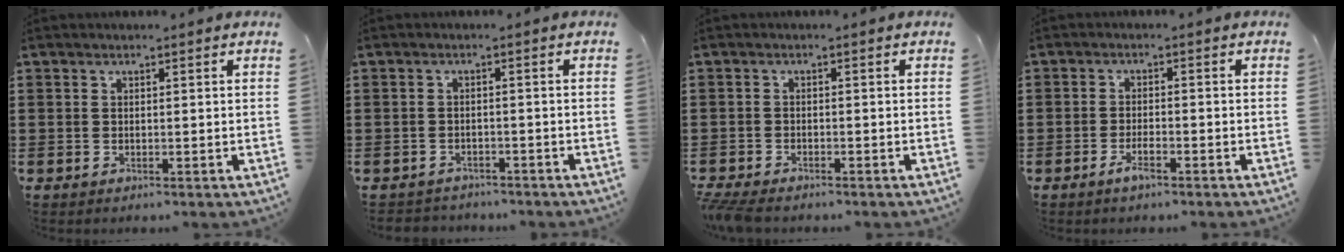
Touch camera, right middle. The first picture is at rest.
{"total": 1.9, "force": [-1.8, 0.5, -0.3], "torque": [-0.002, 0.002, -0.042]}
{"total": 2.1, "force": [-2.0, 0.4, 0.7], "torque": [-0.028, -0.001, -0.045]}
{"total": 2.6, "force": [-1.8, 0.8, 1.7], "torque": [-0.035, 0.001, -0.035]}